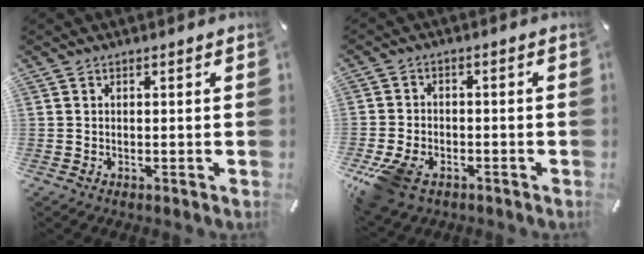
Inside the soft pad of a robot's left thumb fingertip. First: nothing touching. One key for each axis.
{"total": 9.6, "fx": -5.2, "fy": 6.0, "fz": 5.4, "tx": -0.123, "ty": 0.018, "tz": -0.097}